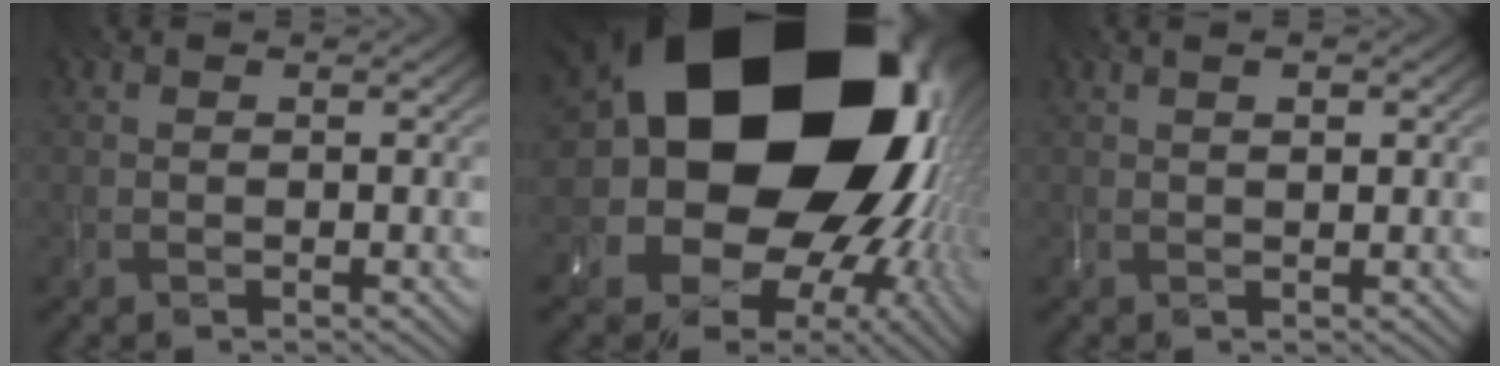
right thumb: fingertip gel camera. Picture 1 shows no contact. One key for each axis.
{"total": 25.2, "fx": 4.0, "fy": 20.0, "fz": 14.8, "tx": -0.263, "ty": -0.060, "tz": 0.046}
{"total": 1.9, "fx": 0.8, "fy": 0.6, "fz": 1.6, "tx": -0.029, "ty": 0.002, "tz": 0.016}